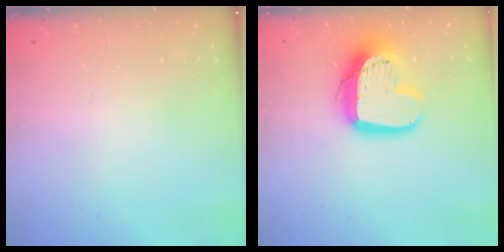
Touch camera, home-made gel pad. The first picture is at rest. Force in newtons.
{"total": 14.7, "press": 14.6, "slide": 1.2}